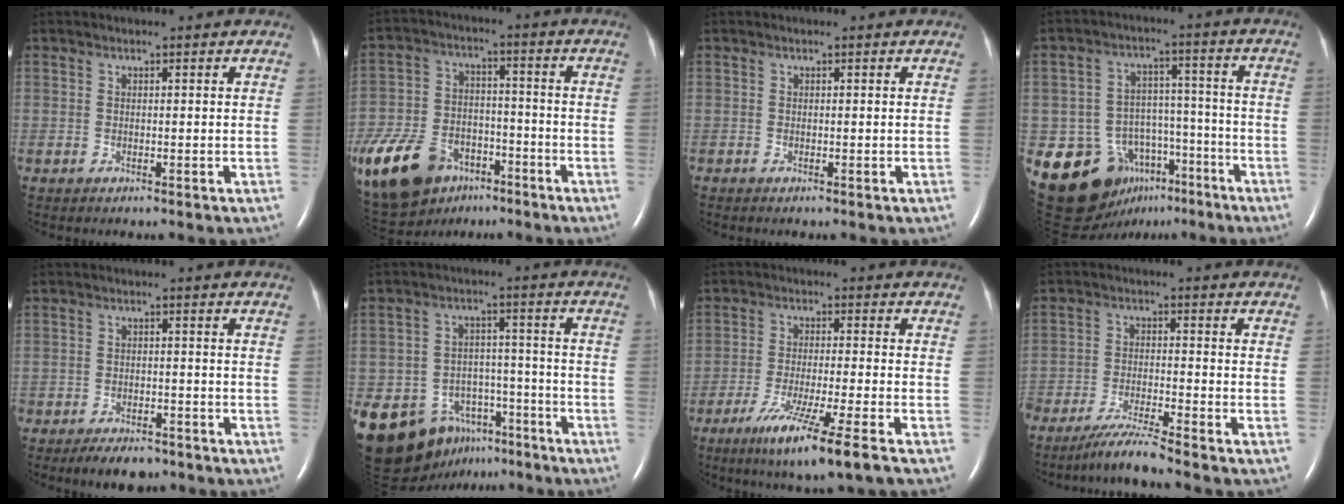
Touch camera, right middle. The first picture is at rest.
{"total": 25.5, "force": [-14.7, 16.1, 13.2], "torque": [-0.370, -0.017, -0.246]}
{"total": 0.0}
{"total": 14.7, "force": [-8.5, 11.2, 4.3], "torque": [-0.069, 0.070, -0.115]}
{"total": 4.8, "force": [-3.9, 2.1, 2.0], "torque": [-0.034, -0.001, -0.057]}
{"total": 16.6, "force": [-10.1, 11.3, 6.6], "torque": [-0.133, 0.030, -0.143]}
{"total": 10.5, "force": [-6.7, -1.2, 8.0], "torque": [-0.144, -0.034, -0.113]}
{"total": 5.6, "force": [-4.9, -1.4, 2.3], "torque": [-0.047, -0.026, -0.095]}